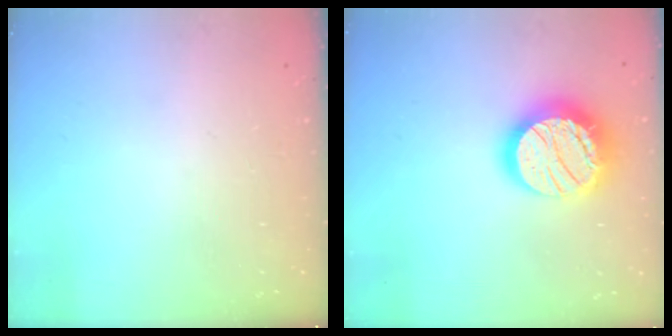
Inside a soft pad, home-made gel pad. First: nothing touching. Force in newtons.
{"total": 19.6, "press": 19.5, "slide": 1.3}